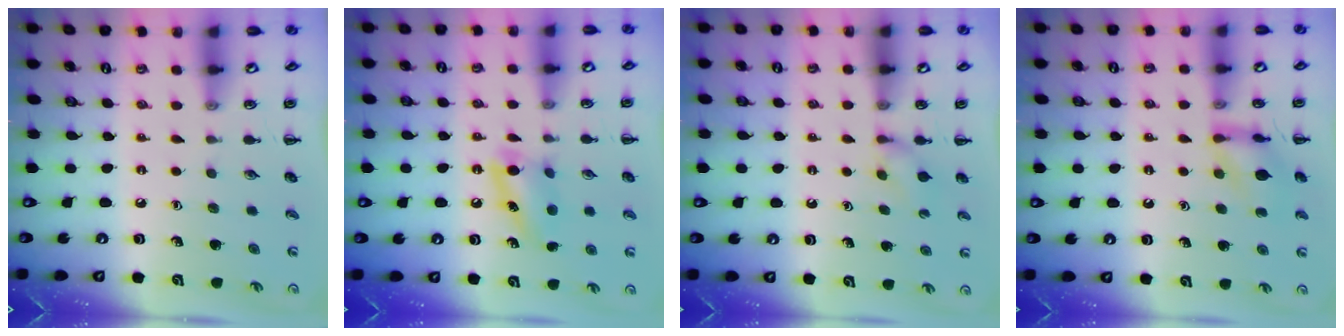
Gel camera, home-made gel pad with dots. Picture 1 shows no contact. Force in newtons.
{"total": 5.9, "press": 5.8, "slide": 1.2}
{"total": 4.0, "press": 3.6, "slide": 1.7}
{"total": 10.6, "press": 10.6, "slide": 0.9}